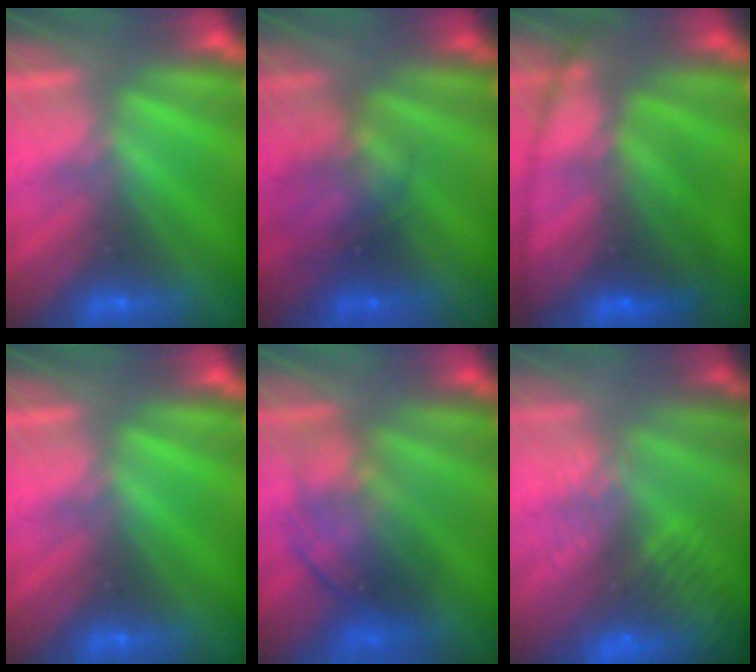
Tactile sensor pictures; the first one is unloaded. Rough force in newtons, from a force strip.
{"total": 2.2}
{"total": 6.9}
{"total": 0.0}
{"total": 7.2}
{"total": 8.3}